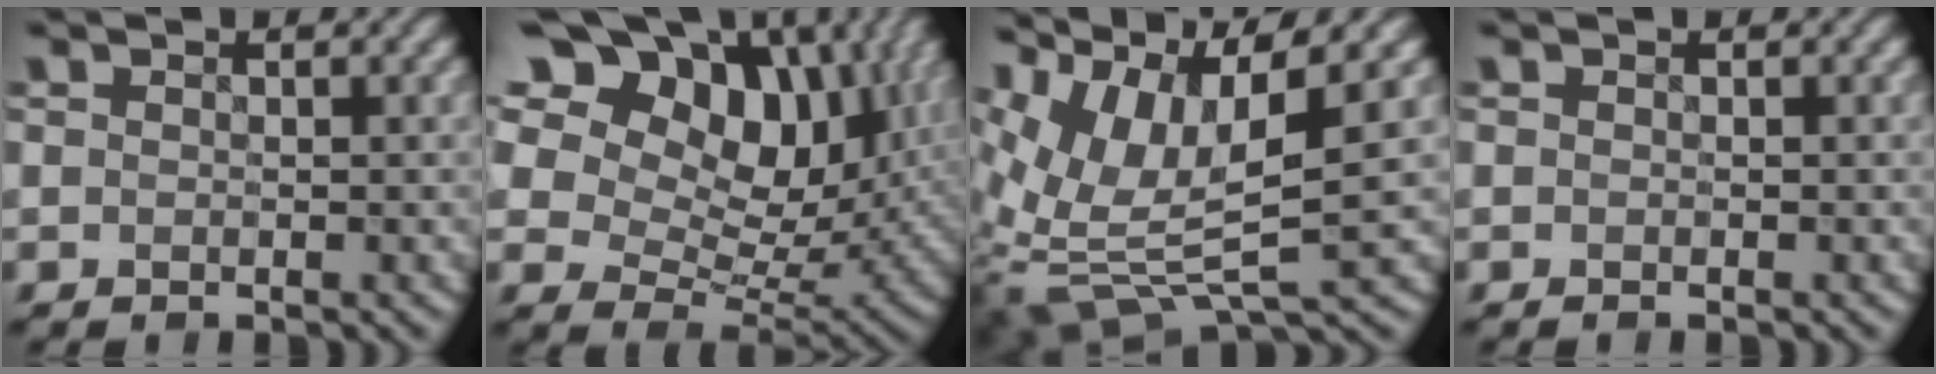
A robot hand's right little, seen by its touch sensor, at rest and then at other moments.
{"total": 18.0, "force": [8.9, 11.0, 11.1], "torque": [-0.212, 0.057, 0.137]}
{"total": 10.6, "force": [3.6, 4.1, 9.1], "torque": [-0.204, 0.002, 0.076]}
{"total": 0.0}